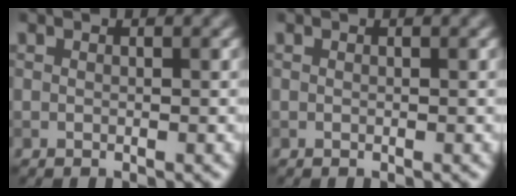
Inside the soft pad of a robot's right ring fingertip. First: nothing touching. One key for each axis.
{"total": 0.0}